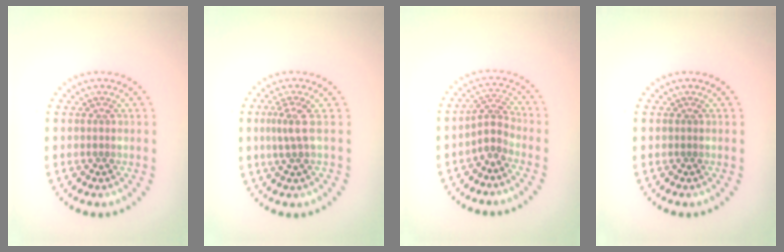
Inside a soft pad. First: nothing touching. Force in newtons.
{"total": 2.1, "press": 1.5, "slide": 1.5}
{"total": 2.2, "press": 1.6, "slide": 1.5}
{"total": 0.0}